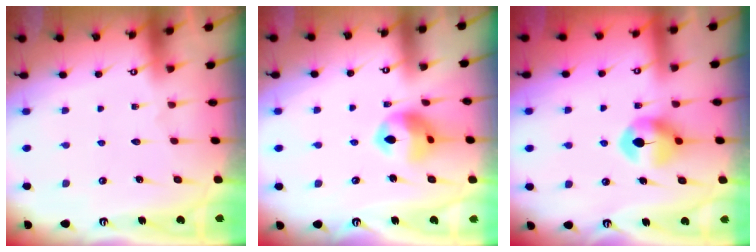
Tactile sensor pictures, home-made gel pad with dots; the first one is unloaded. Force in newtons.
{"total": 11.7, "press": 11.6, "slide": 1.5}
{"total": 8.6, "press": 8.6, "slide": 0.3}